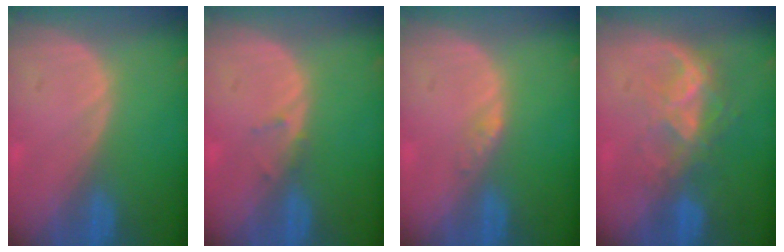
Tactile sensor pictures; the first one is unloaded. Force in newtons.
{"total": 1.1, "press": 0.8, "slide": 0.7}
{"total": 1.2, "press": 1.2, "slide": 0.1}
{"total": 6.7, "press": 6.0, "slide": 3.0}